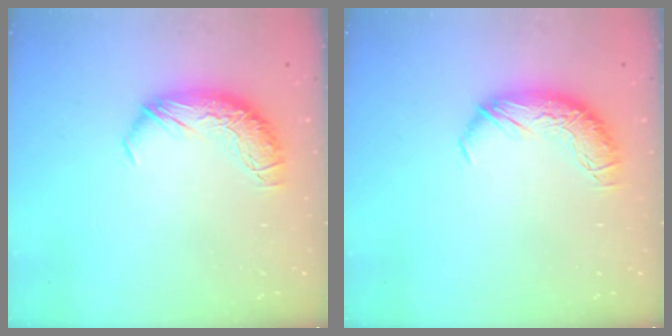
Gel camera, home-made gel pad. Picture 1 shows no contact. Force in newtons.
{"total": 0.0}